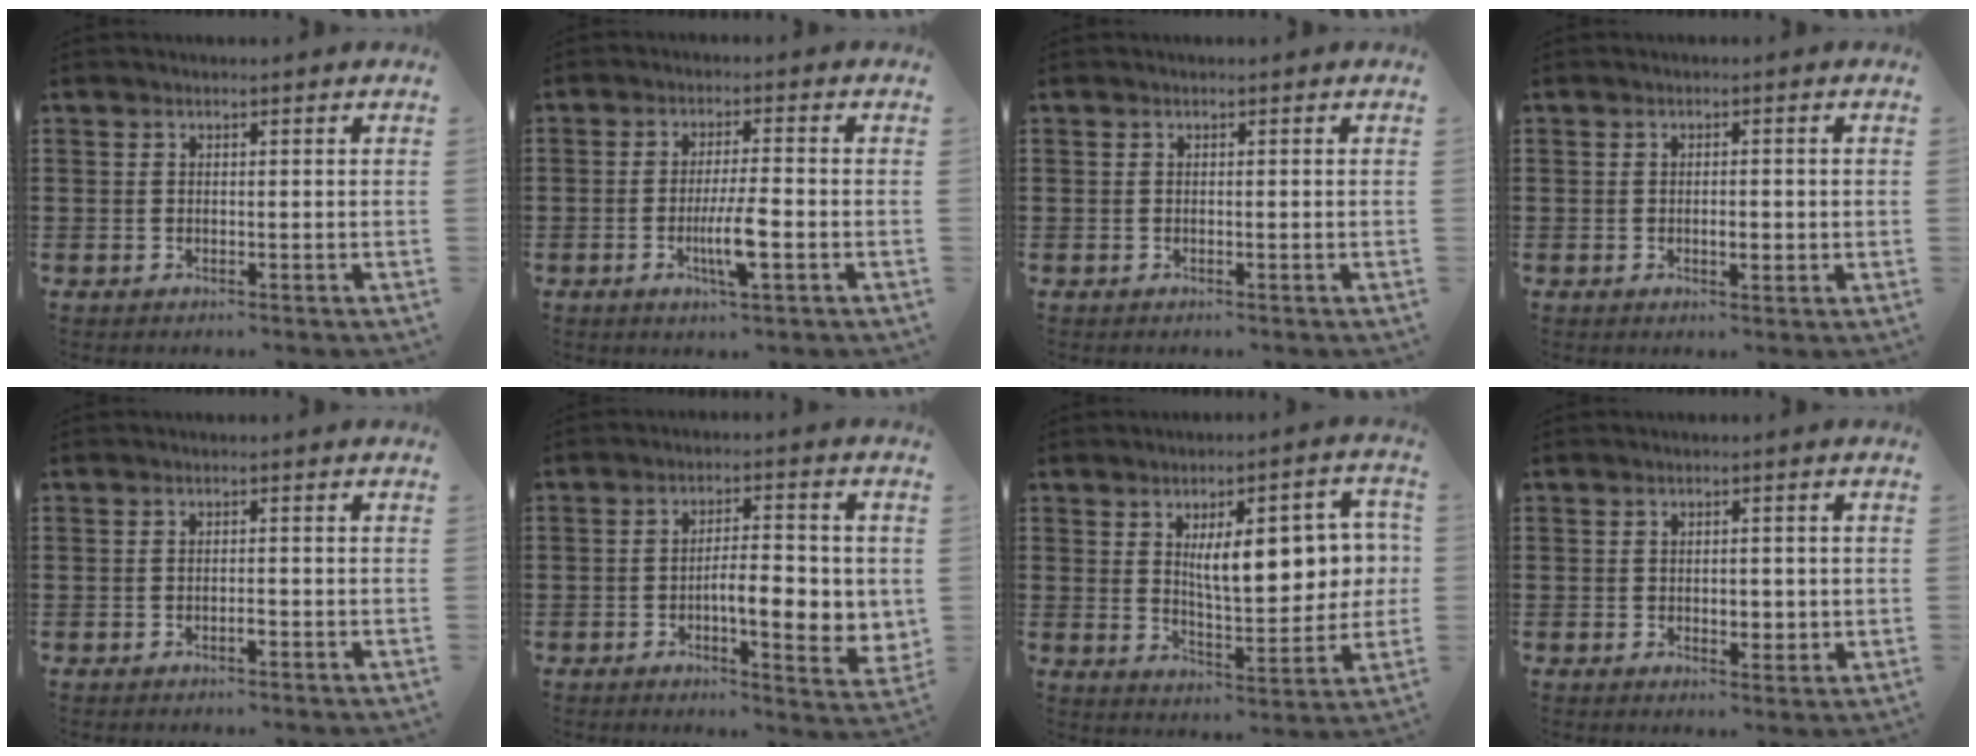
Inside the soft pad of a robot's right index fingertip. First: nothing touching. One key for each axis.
{"total": 6.0, "fx": -1.9, "fy": 0.7, "fz": 5.7, "tx": -0.107, "ty": -0.011, "tz": -0.035}
{"total": 0.0}
{"total": 2.4, "fx": -0.3, "fy": 0.7, "fz": 2.3, "tx": -0.039, "ty": 0.000, "tz": -0.006}
{"total": 1.1, "fx": -0.5, "fy": 0.2, "fz": 0.9, "tx": -0.019, "ty": -0.004, "tz": -0.009}
{"total": 8.0, "fx": -1.3, "fy": 2.6, "fz": 7.4, "tx": -0.112, "ty": -0.001, "tz": -0.025}
{"total": 11.2, "fx": 2.6, "fy": 4.4, "fz": 9.9, "tx": -0.149, "ty": 0.000, "tz": 0.039}
{"total": 2.9, "fx": -0.1, "fy": 1.4, "fz": 2.6, "tx": -0.042, "ty": 0.001, "tz": -0.005}